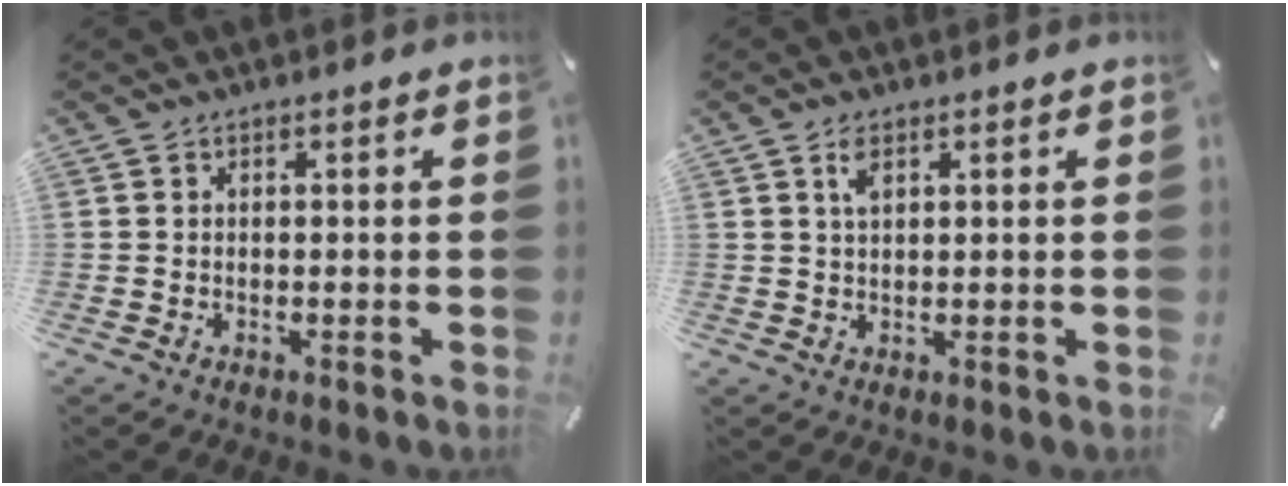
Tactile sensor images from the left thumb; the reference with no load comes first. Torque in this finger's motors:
{"motor_torque": [-0.05, -0.06, 0.46, -0.26, 0.05]}